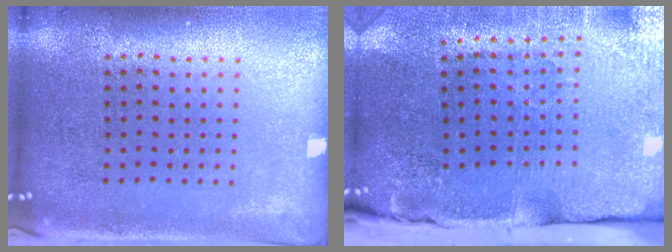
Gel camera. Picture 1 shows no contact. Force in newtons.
{"total": 4.9, "press": 3.9, "slide": 2.9}